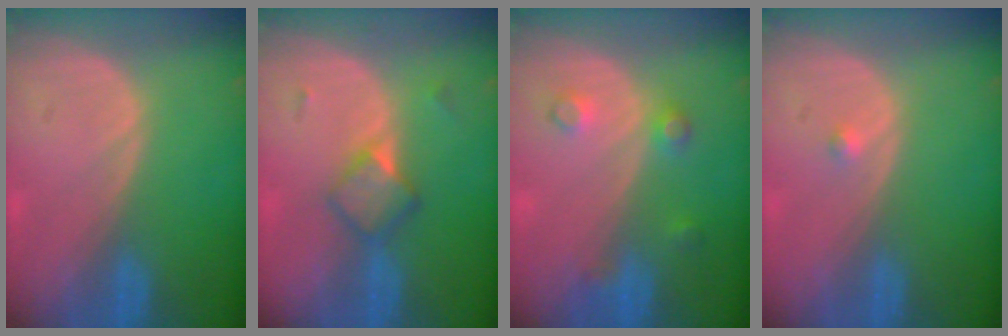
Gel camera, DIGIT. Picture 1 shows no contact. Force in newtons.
{"total": 4.8, "press": 4.2, "slide": 2.2}
{"total": 3.2, "press": 3.2, "slide": 0.4}
{"total": 0.8, "press": 0.6, "slide": 0.4}